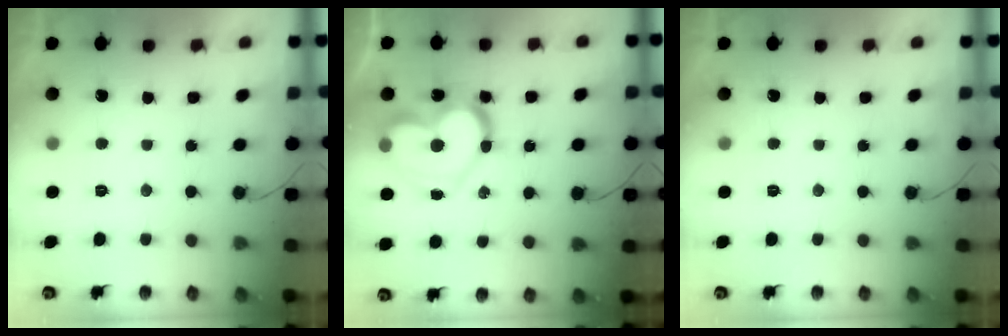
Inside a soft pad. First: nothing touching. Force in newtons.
{"total": 18.6, "press": 18.5, "slide": 2.0}
{"total": 0.0}